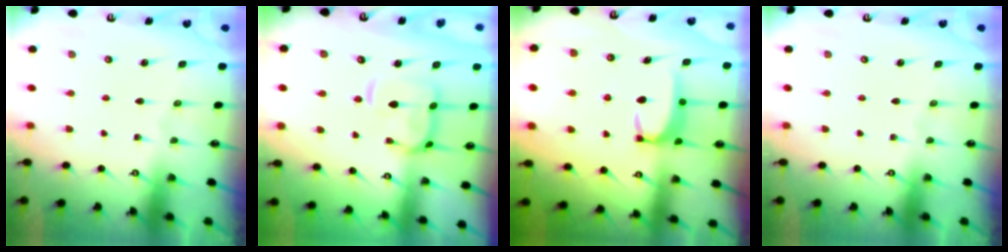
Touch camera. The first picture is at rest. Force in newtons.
{"total": 6.5, "press": 6.4, "slide": 1.1}
{"total": 2.8, "press": 2.8, "slide": 0.4}
{"total": 0.0}